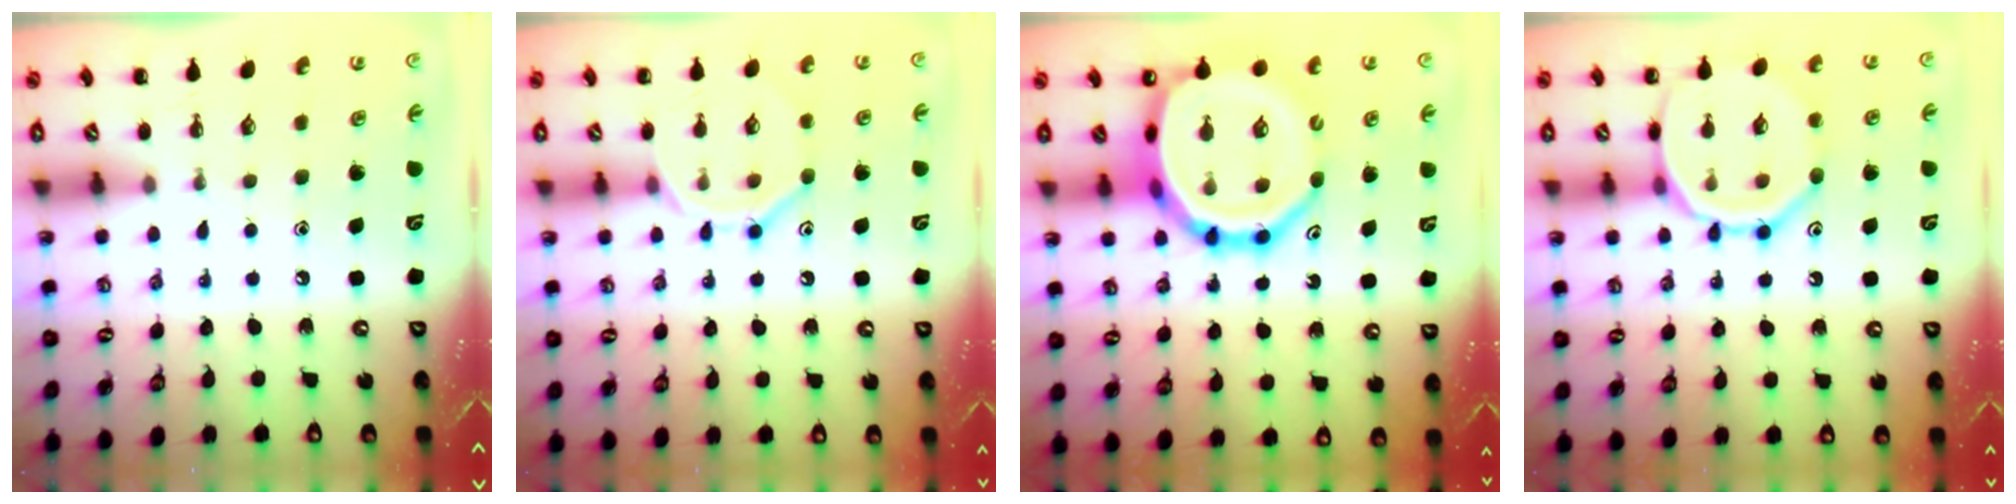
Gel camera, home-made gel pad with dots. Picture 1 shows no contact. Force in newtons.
{"total": 11.9, "press": 11.9, "slide": 0.6}
{"total": 22.1, "press": 21.6, "slide": 4.2}
{"total": 14.0, "press": 14.0, "slide": 0.8}